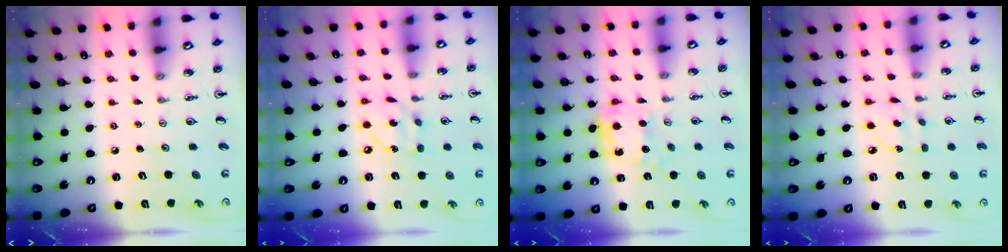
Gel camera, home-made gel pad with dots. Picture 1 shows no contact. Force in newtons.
{"total": 9.8, "press": 9.8, "slide": 0.6}
{"total": 8.7, "press": 8.7, "slide": 0.5}
{"total": 3.9, "press": 3.9, "slide": 0.3}